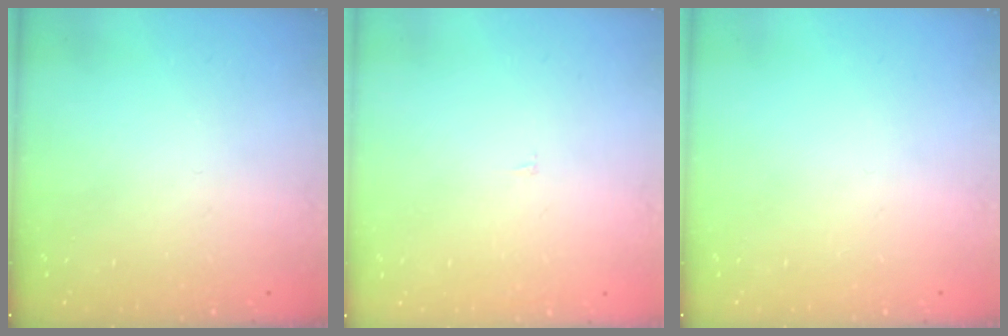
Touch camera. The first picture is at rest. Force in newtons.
{"total": 1.6, "press": 1.6, "slide": 0.1}
{"total": 0.0}